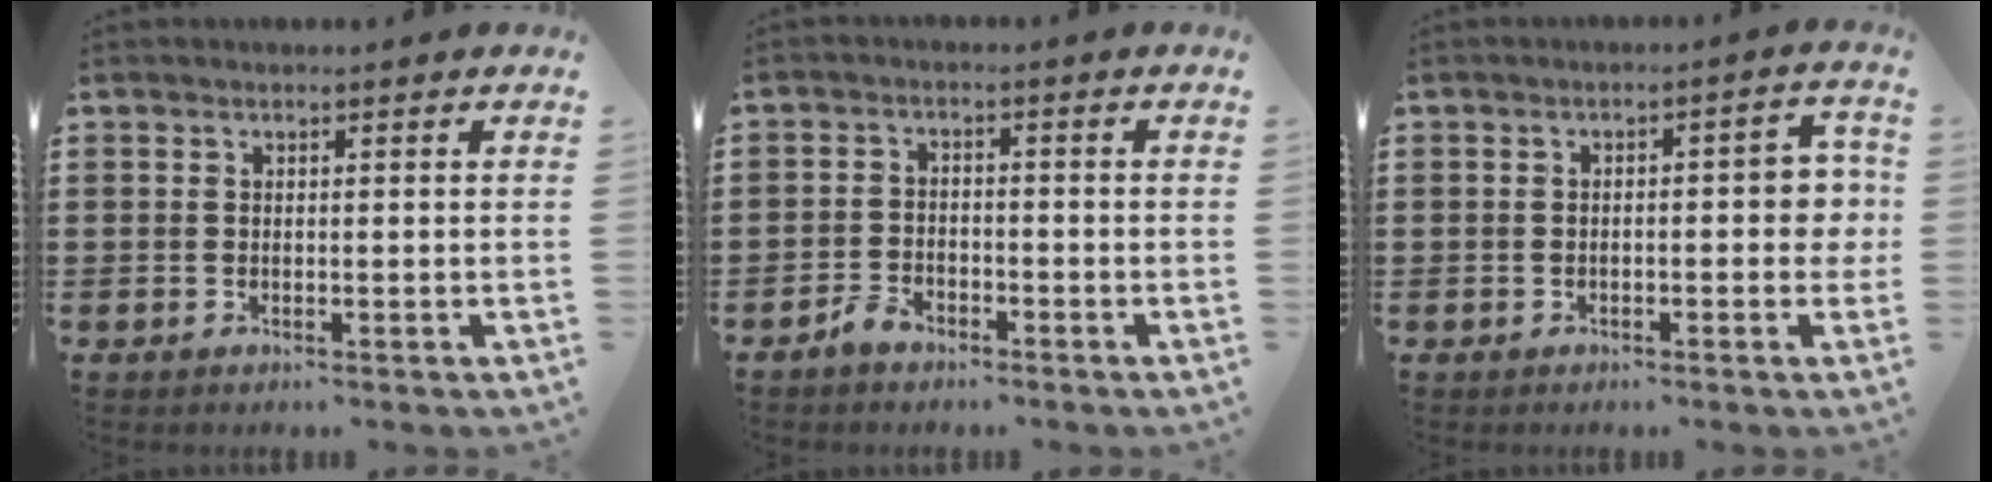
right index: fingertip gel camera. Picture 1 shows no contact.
{"total": 2.5, "force": [-2.1, 1.1, 0.7], "torque": [-0.016, 0.008, -0.044]}
{"total": 4.1, "force": [-0.6, 1.2, 3.8], "torque": [-0.057, 0.002, -0.015]}